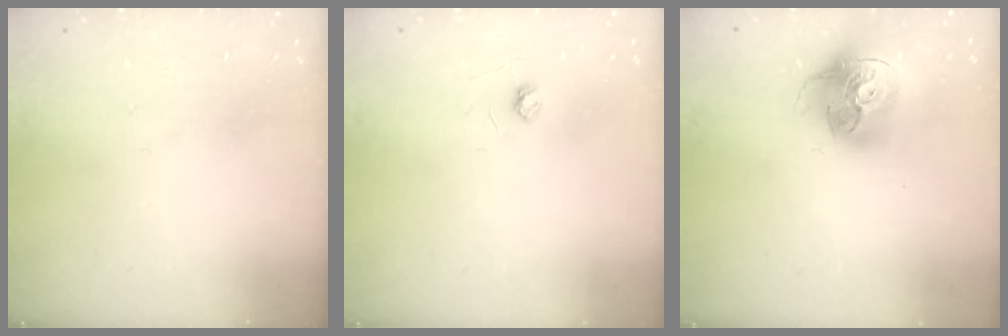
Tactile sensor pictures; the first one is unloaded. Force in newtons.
{"total": 2.6, "press": 2.6, "slide": 0.3}
{"total": 16.7, "press": 16.6, "slide": 1.9}